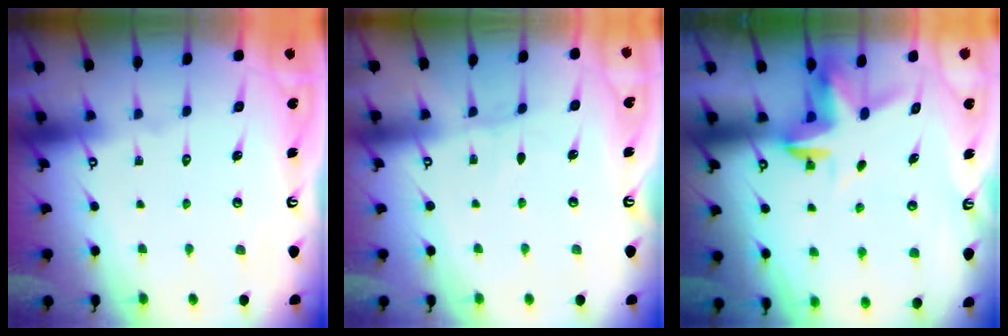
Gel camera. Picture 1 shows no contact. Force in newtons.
{"total": 3.2, "press": 3.2, "slide": 0.4}
{"total": 3.2, "press": 3.2, "slide": 0.4}